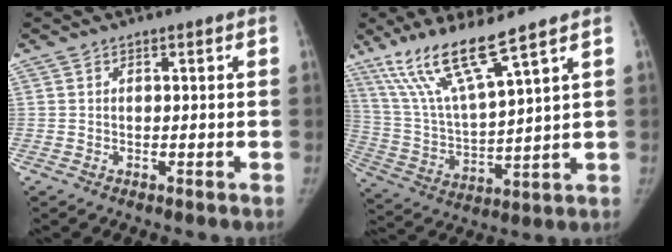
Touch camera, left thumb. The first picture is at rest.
{"total": 13.9, "force": [9.7, 1.1, 9.9], "torque": [-0.196, -0.048, 0.202]}